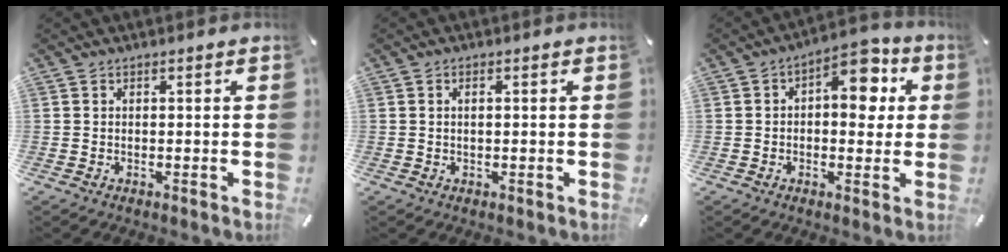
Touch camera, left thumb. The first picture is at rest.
{"total": 1.2, "force": [0.1, 0.5, 1.1], "torque": [-0.022, 0.004, 0.001]}
{"total": 10.2, "force": [3.2, 5.7, 7.8], "torque": [-0.090, -0.022, 0.045]}